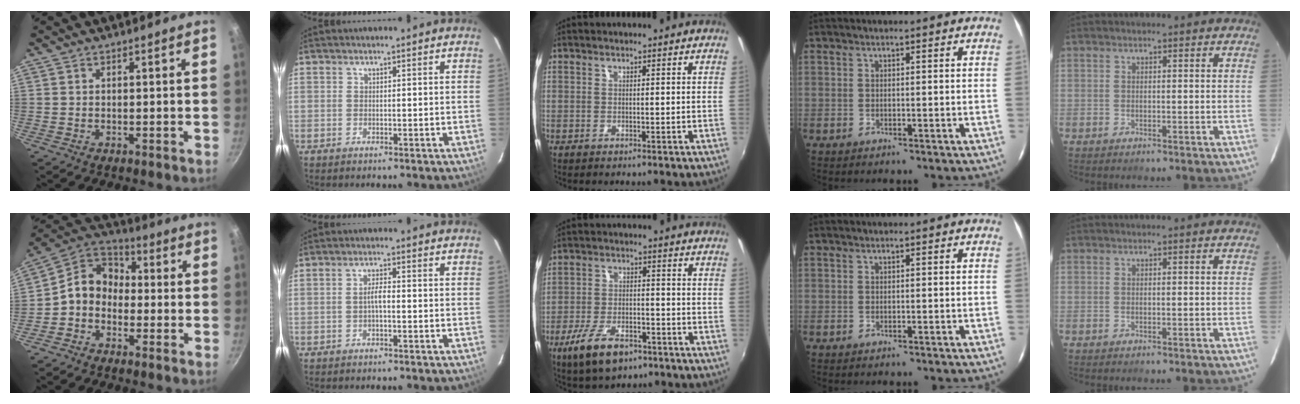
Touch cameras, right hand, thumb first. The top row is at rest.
{"thumb": {"total": 9.1, "force": [-1.9, 7.4, 5.1], "torque": [-0.060, 0.045, -0.064]}, "index": {"total": 1.9, "force": [-0.7, 0.3, 1.8], "torque": [-0.035, 0.007, -0.013]}, "middle": {"total": 10.7, "force": [-6.6, 4.7, 7.0], "torque": [-0.157, -0.018, -0.113]}}